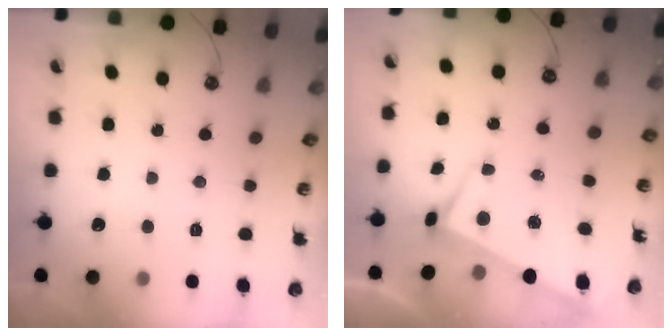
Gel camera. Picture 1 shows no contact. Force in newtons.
{"total": 2.9, "press": 2.8, "slide": 0.9}